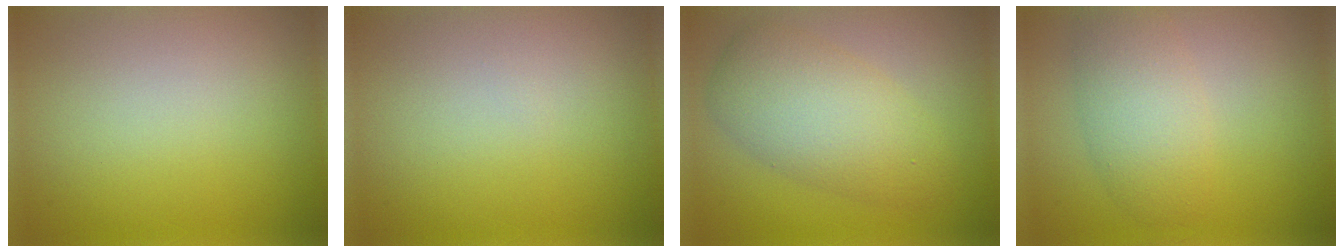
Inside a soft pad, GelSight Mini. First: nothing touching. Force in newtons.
{"total": 0.0}
{"total": 6.2, "press": 6.2, "slide": 0.2}
{"total": 4.1, "press": 4.1, "slide": 0.2}